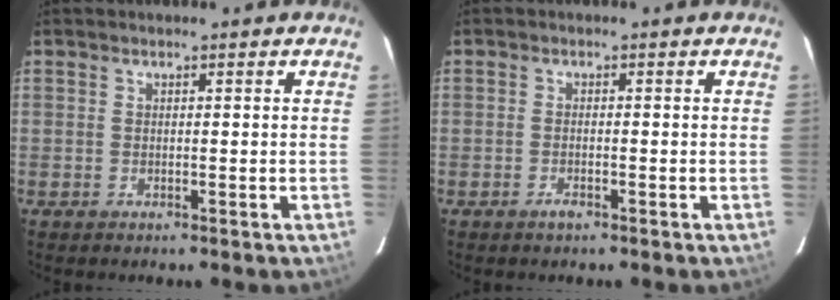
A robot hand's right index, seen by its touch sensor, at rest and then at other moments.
{"total": 1.4, "force": [-0.9, 0.4, 0.9], "torque": [-0.019, 0.000, -0.016]}